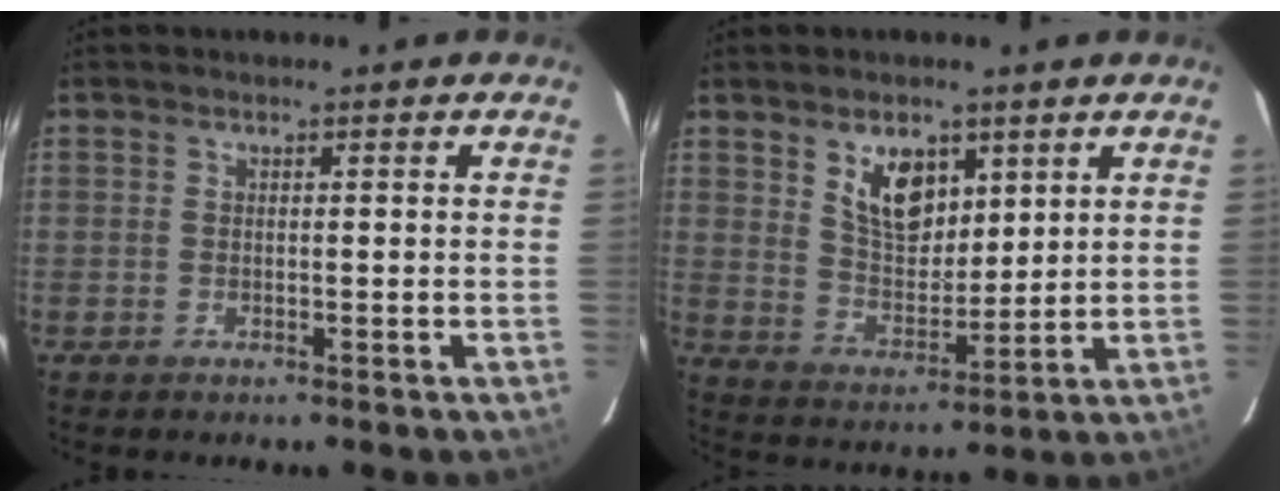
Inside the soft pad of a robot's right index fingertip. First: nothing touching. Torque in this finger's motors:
{"motor_torque": [0.29, 0.24, 0.30, 0.09]}